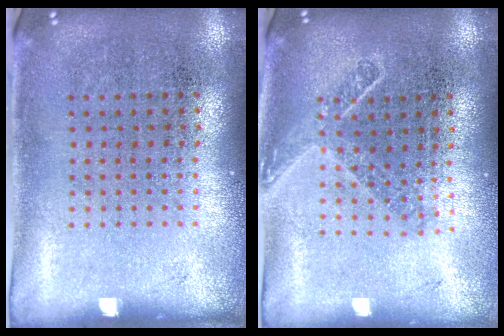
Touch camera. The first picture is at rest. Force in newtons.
{"total": 1.6, "press": 1.2, "slide": 1.0}